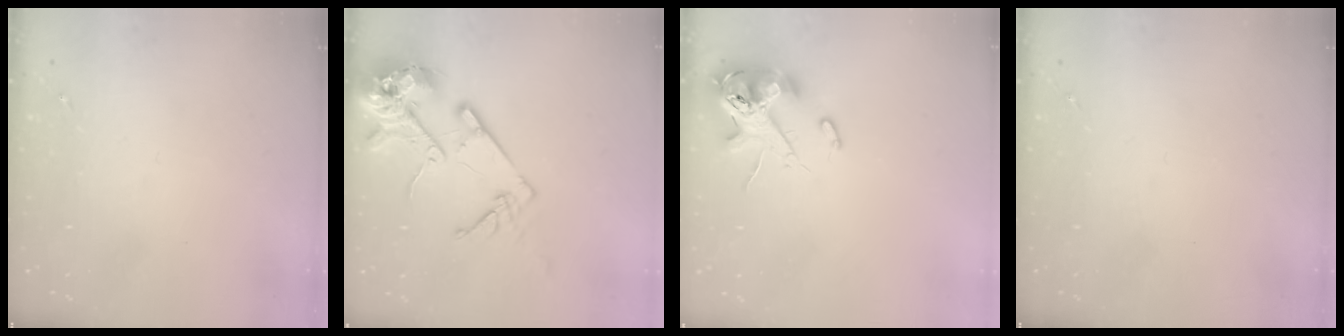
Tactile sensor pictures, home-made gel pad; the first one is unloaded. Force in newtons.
{"total": 17.0, "press": 16.8, "slide": 2.4}
{"total": 13.2, "press": 13.0, "slide": 2.3}
{"total": 0.0}